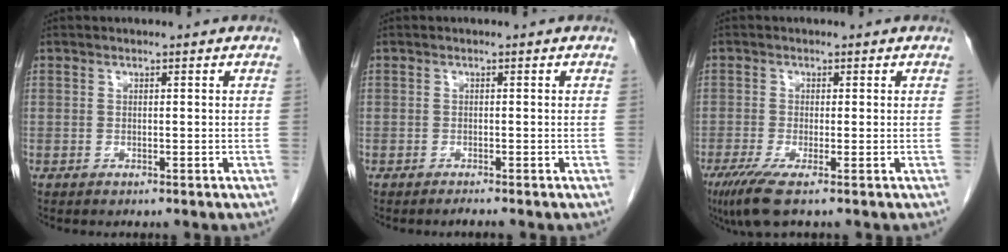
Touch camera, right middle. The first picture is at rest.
{"total": 0.8, "force": [-0.7, -0.3, 0.3], "torque": [-0.012, -0.004, -0.010]}
{"total": 4.7, "force": [-2.7, 0.3, 3.9], "torque": [-0.076, -0.017, -0.051]}